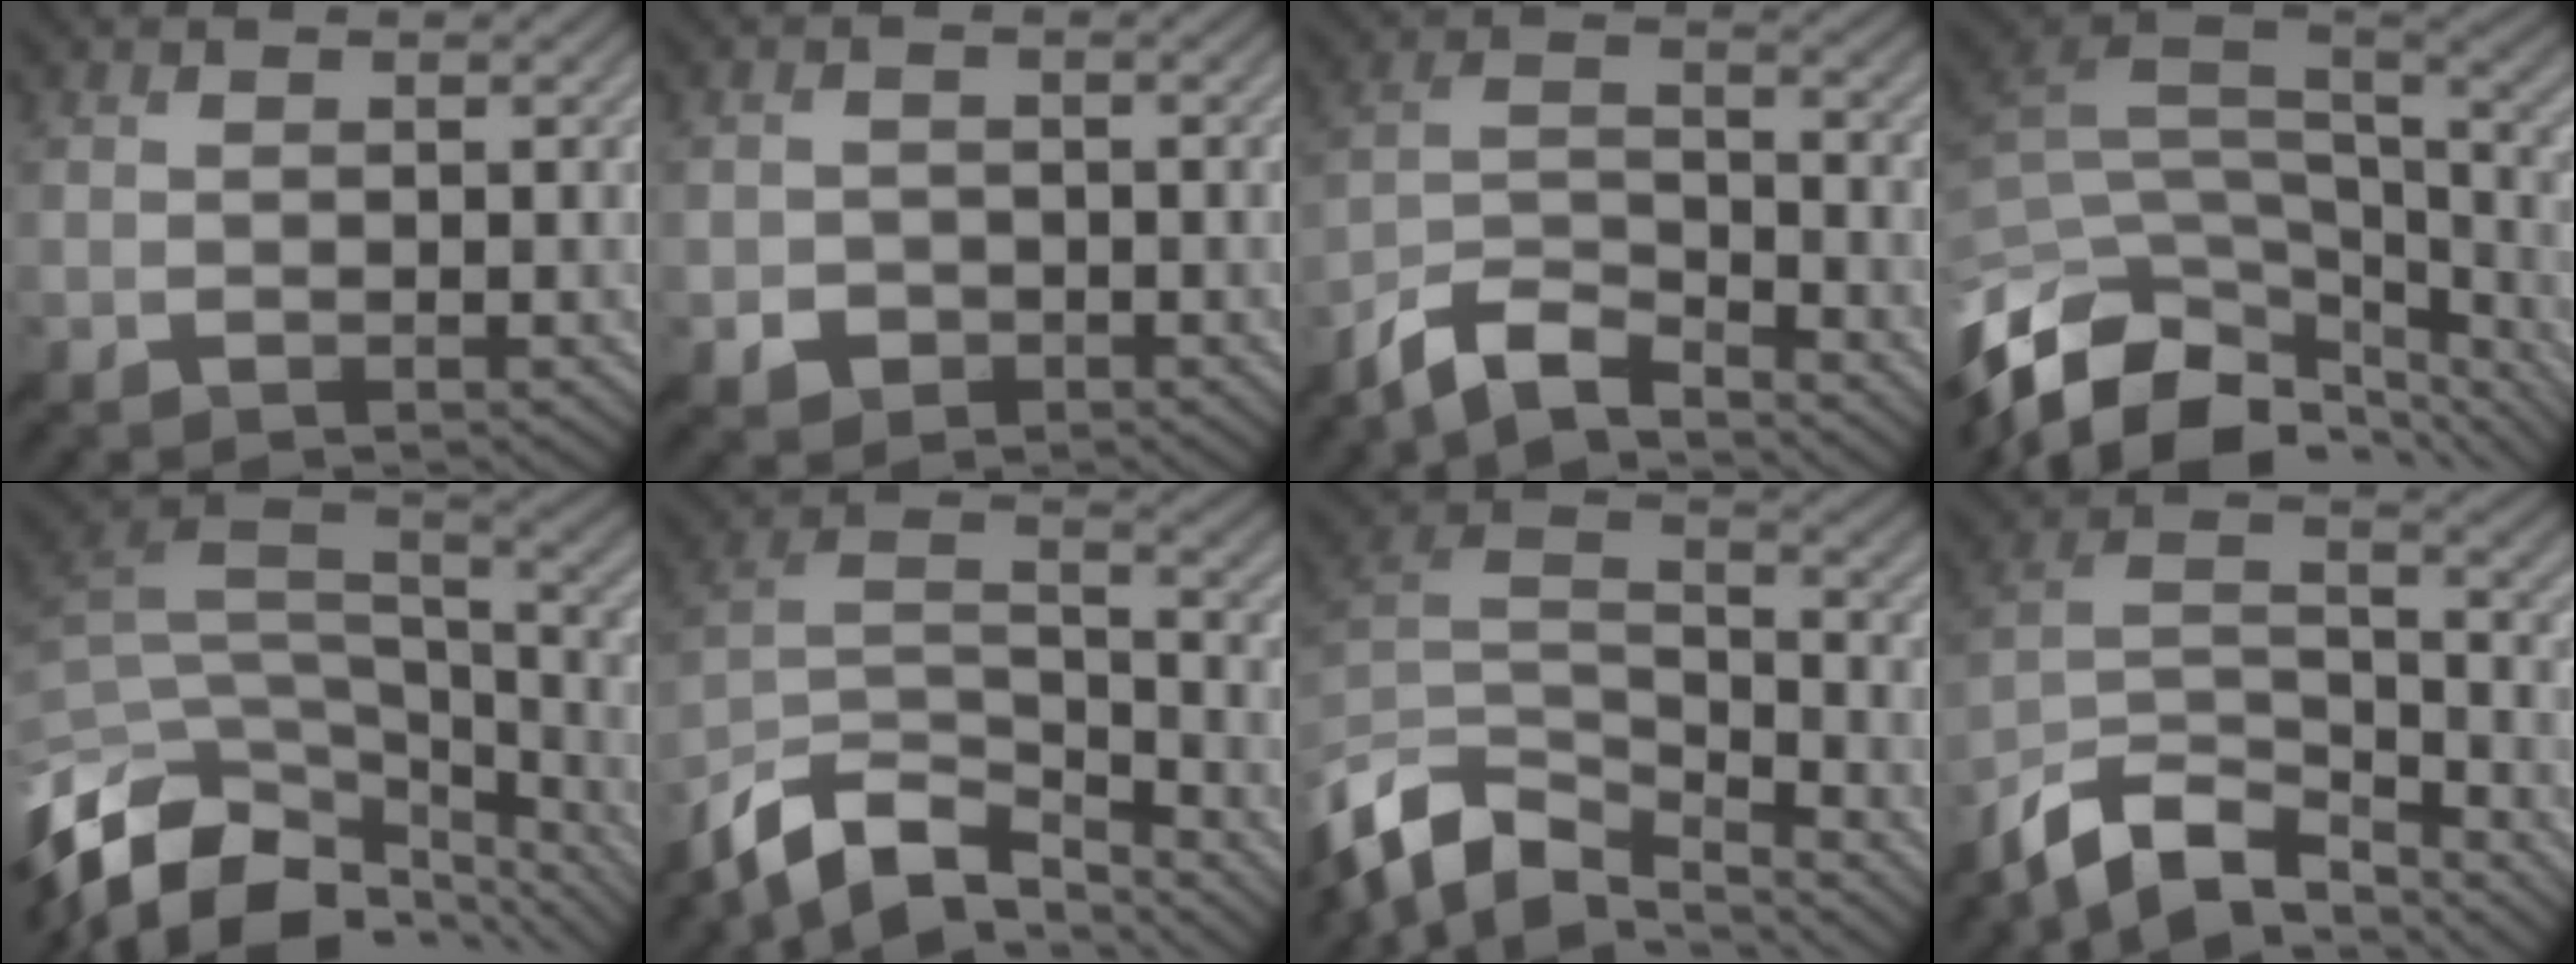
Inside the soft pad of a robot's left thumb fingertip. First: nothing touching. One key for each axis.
{"total": 2.4, "fx": -1.2, "fy": 2.0, "fz": 0.6, "tx": -0.003, "ty": -0.005, "tz": -0.024}
{"total": 7.9, "fx": -6.9, "fy": 1.8, "fz": 3.4, "tx": -0.069, "ty": -0.001, "tz": -0.145}
{"total": 14.8, "fx": -7.0, "fy": 8.5, "fz": 9.9, "tx": -0.261, "ty": -0.016, "tz": -0.109}
{"total": 14.8, "fx": -7.4, "fy": 8.4, "fz": 9.7, "tx": -0.258, "ty": -0.019, "tz": -0.112}
{"total": 11.7, "fx": -9.2, "fy": 4.6, "fz": 5.5, "tx": -0.122, "ty": 0.004, "tz": -0.177}
{"total": 12.8, "fx": -8.8, "fy": 6.2, "fz": 7.0, "tx": -0.188, "ty": -0.011, "tz": -0.153}
{"total": 10.8, "fx": -8.9, "fy": 3.7, "fz": 4.8, "tx": -0.099, "ty": 0.004, "tz": -0.179}